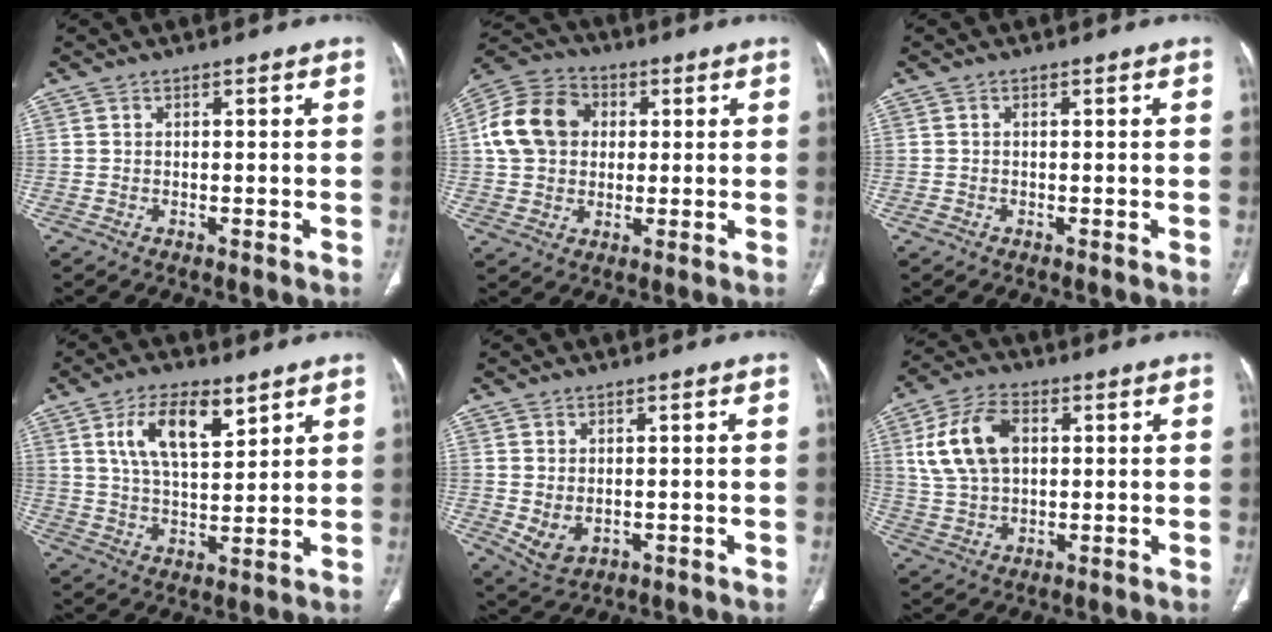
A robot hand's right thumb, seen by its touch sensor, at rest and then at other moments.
{"total": 13.4, "force": [2.4, 10.4, 8.1], "torque": [-0.142, 0.018, 0.035]}
{"total": 0.7, "force": [-0.3, 0.5, 0.2], "torque": [-0.004, 0.001, -0.006]}
{"total": 11.3, "force": [5.6, 5.1, 8.5], "torque": [-0.138, -0.022, 0.109]}
{"total": 4.5, "force": [-0.2, 3.2, 3.2], "torque": [-0.058, -0.008, 0.014]}
{"total": 12.5, "force": [3.0, 7.9, 9.2], "torque": [-0.171, 0.009, 0.056]}